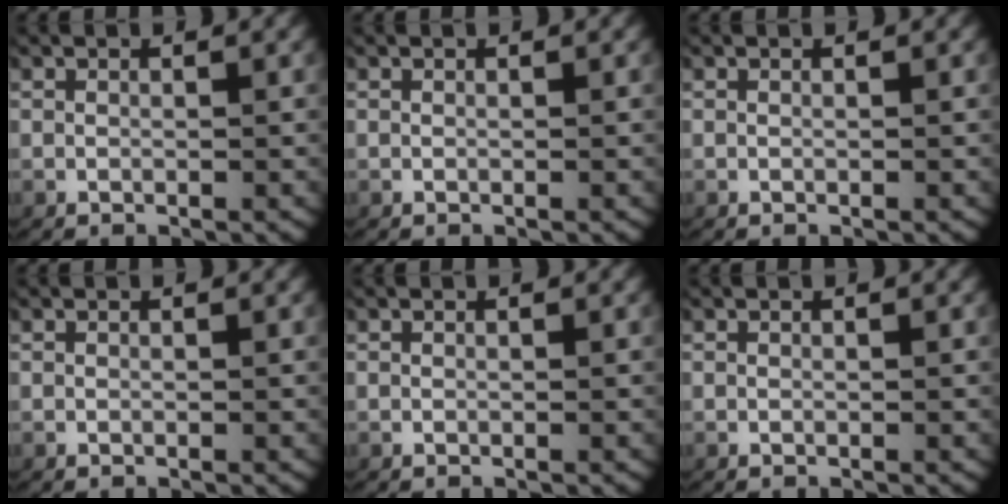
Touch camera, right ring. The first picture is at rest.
{"total": 0.0}
{"total": 0.0}
{"total": 0.0}
{"total": 0.0}
{"total": 0.0}